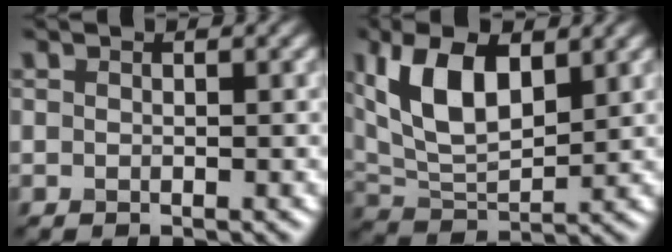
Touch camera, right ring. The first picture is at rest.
{"total": 9.0, "force": [3.3, 4.5, 7.1], "torque": [-0.152, 0.008, 0.058]}